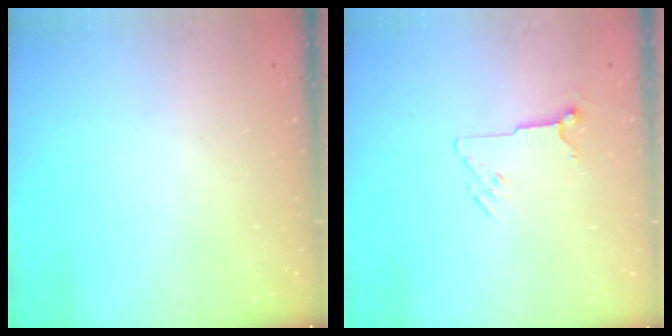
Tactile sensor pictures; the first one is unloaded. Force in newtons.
{"total": 6.3, "press": 6.3, "slide": 0.5}